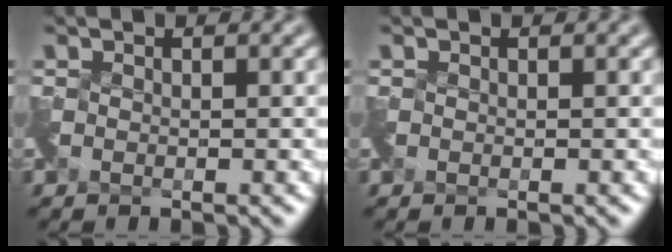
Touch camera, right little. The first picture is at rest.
{"total": 0.0}